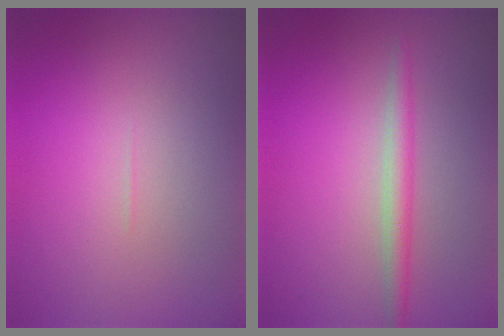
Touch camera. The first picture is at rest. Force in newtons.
{"total": 2.2, "press": 2.2, "slide": 0.0}